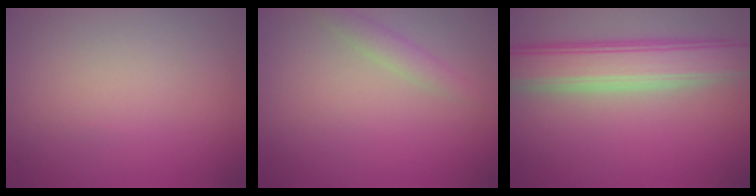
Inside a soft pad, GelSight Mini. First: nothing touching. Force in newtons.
{"total": 1.5, "press": 1.4, "slide": 0.0}
{"total": 6.4, "press": 6.4, "slide": 0.3}